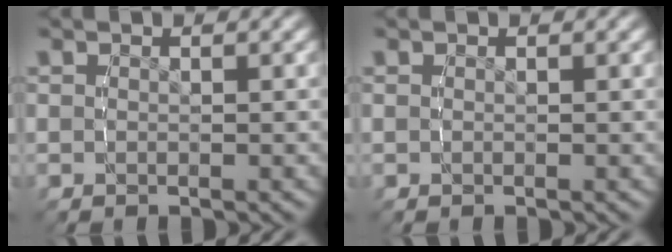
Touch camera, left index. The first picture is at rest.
{"total": 0.0}